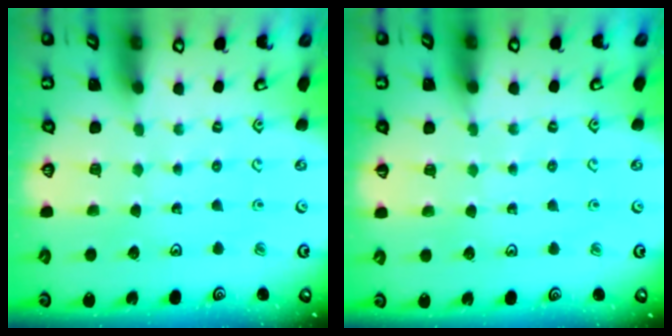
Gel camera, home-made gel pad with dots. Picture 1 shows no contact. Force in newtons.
{"total": 3.6, "press": 3.5, "slide": 0.4}